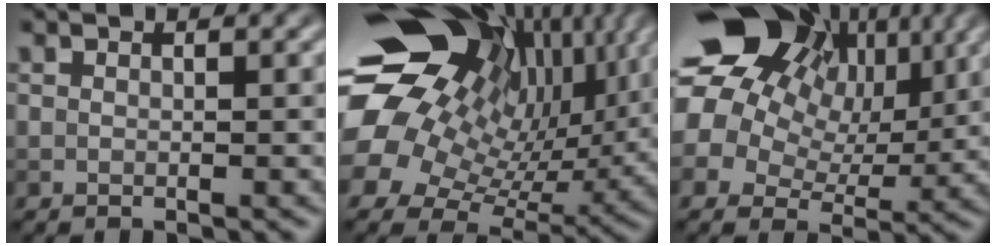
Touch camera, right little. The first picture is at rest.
{"total": 19.2, "force": [6.2, 14.0, 11.6], "torque": [-0.239, 0.040, 0.110]}
{"total": 17.4, "force": [7.1, 13.2, 8.9], "torque": [-0.204, 0.042, 0.115]}